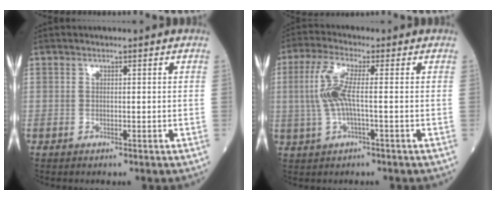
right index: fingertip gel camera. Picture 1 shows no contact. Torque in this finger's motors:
{"motor_torque": [0.25, -0.02, 0.17, 0.16]}